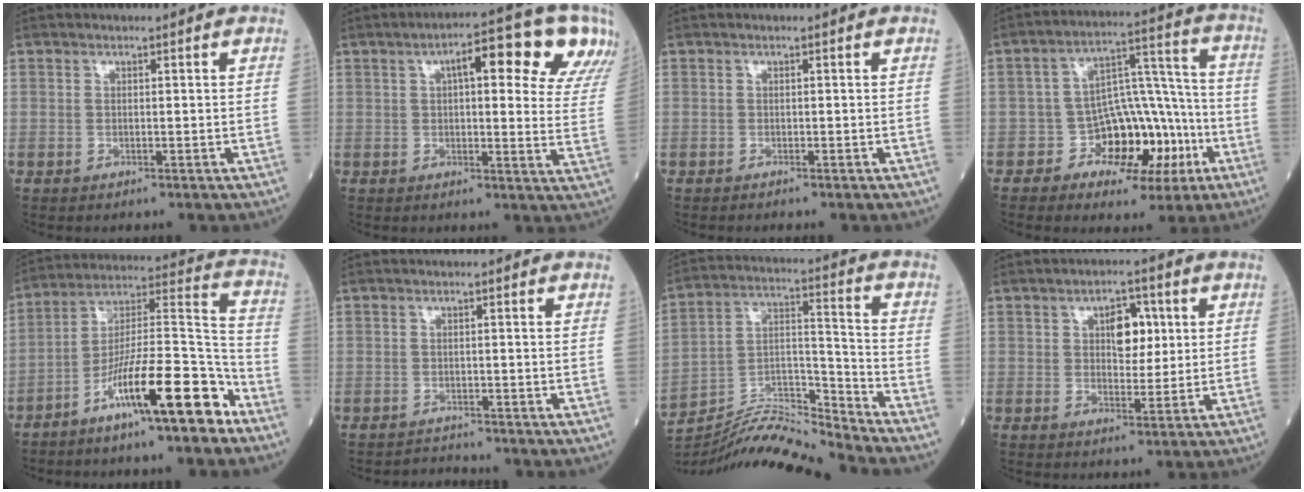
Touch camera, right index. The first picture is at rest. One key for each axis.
{"total": 15.7, "fx": 8.2, "fy": 4.1, "fz": 12.7, "tx": -0.165, "ty": 0.022, "tz": 0.087}
{"total": 0.6, "fx": -0.6, "fy": 0.0, "fz": 0.1, "tx": -0.002, "ty": -0.001, "tz": -0.012}
{"total": 11.0, "fx": -4.0, "fy": 7.5, "fz": 6.9, "tx": -0.087, "ty": 0.038, "tz": -0.048}
{"total": 15.3, "fx": -9.1, "fy": 1.5, "fz": 12.2, "tx": -0.213, "ty": 0.011, "tz": -0.154}
{"total": 1.7, "fx": -1.4, "fy": -0.2, "fz": -1.0, "tx": 0.017, "ty": -0.013, "tz": -0.023}
{"total": 13.3, "fx": -13.1, "fy": -1.2, "fz": 2.1, "tx": -0.040, "ty": 0.045, "tz": -0.241}
{"total": 5.5, "fx": 1.6, "fy": 2.9, "fz": 4.4, "tx": -0.063, "ty": 0.011, "tz": 0.025}